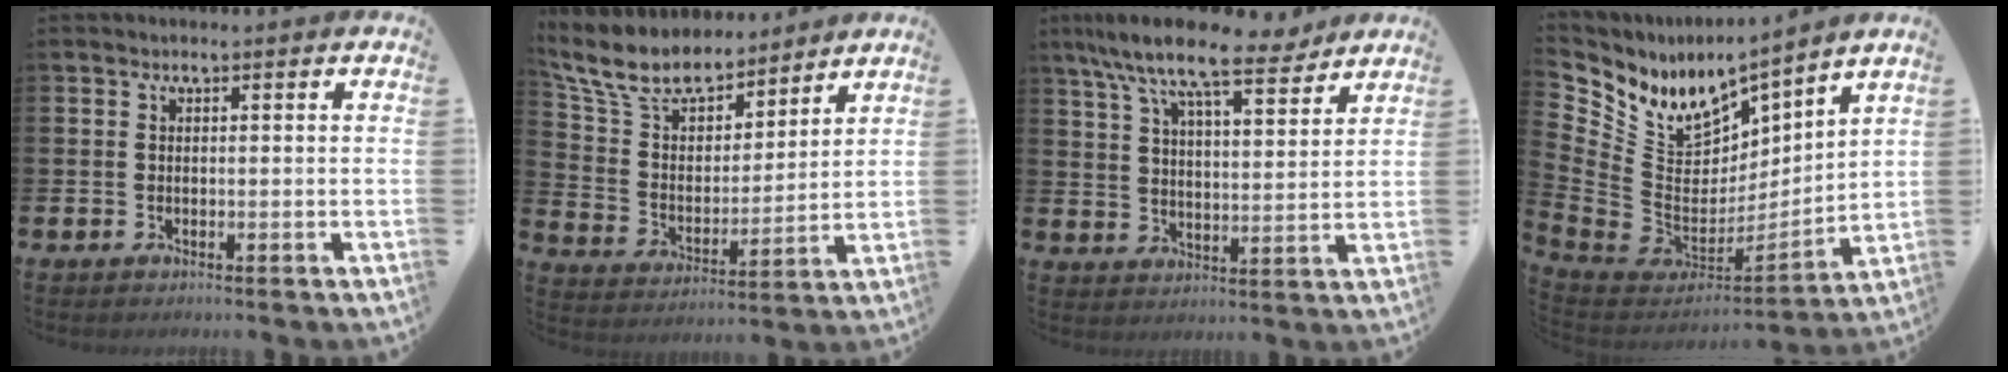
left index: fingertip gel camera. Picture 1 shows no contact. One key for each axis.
{"total": 10.2, "fx": 8.9, "fy": 4.0, "fz": 3.0, "tx": -0.112, "ty": -0.050, "tz": 0.163}
{"total": 11.1, "fx": 9.5, "fy": 2.6, "fz": 5.2, "tx": -0.117, "ty": -0.051, "tz": 0.162}
{"total": 8.1, "fx": 6.8, "fy": 3.9, "fz": 2.1, "tx": -0.093, "ty": -0.063, "tz": 0.126}